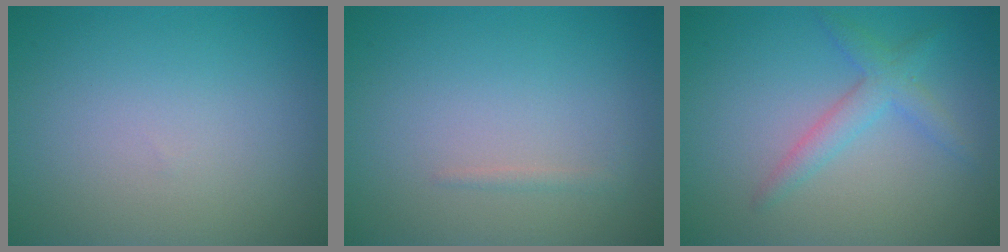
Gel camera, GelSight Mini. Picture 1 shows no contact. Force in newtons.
{"total": 0.6, "press": 0.6, "slide": 0.0}
{"total": 2.5, "press": 2.5, "slide": 0.1}